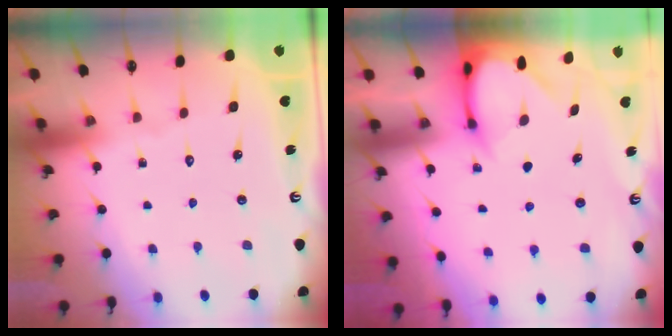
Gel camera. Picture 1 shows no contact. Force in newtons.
{"total": 3.5, "press": 3.5, "slide": 0.3}